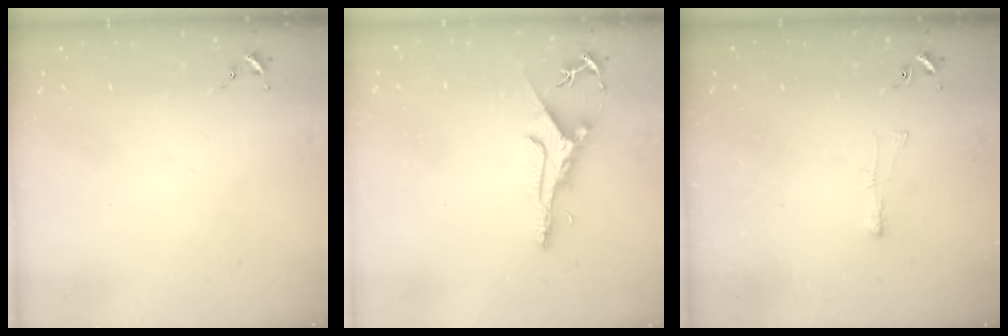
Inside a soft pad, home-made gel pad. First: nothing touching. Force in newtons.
{"total": 8.1, "press": 8.1, "slide": 0.8}
{"total": 3.0, "press": 3.0, "slide": 0.5}